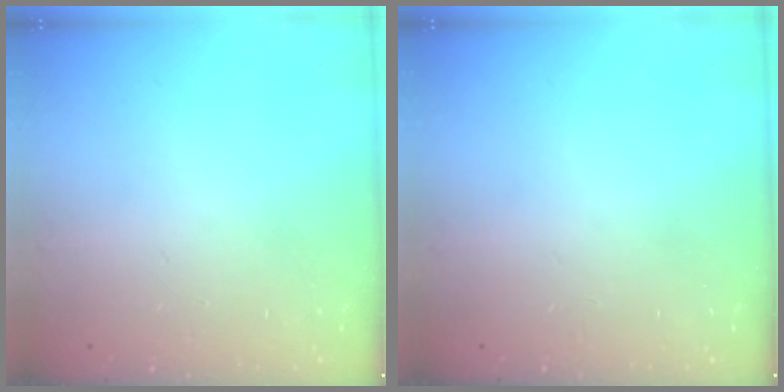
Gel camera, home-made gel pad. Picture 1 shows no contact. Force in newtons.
{"total": 0.0}